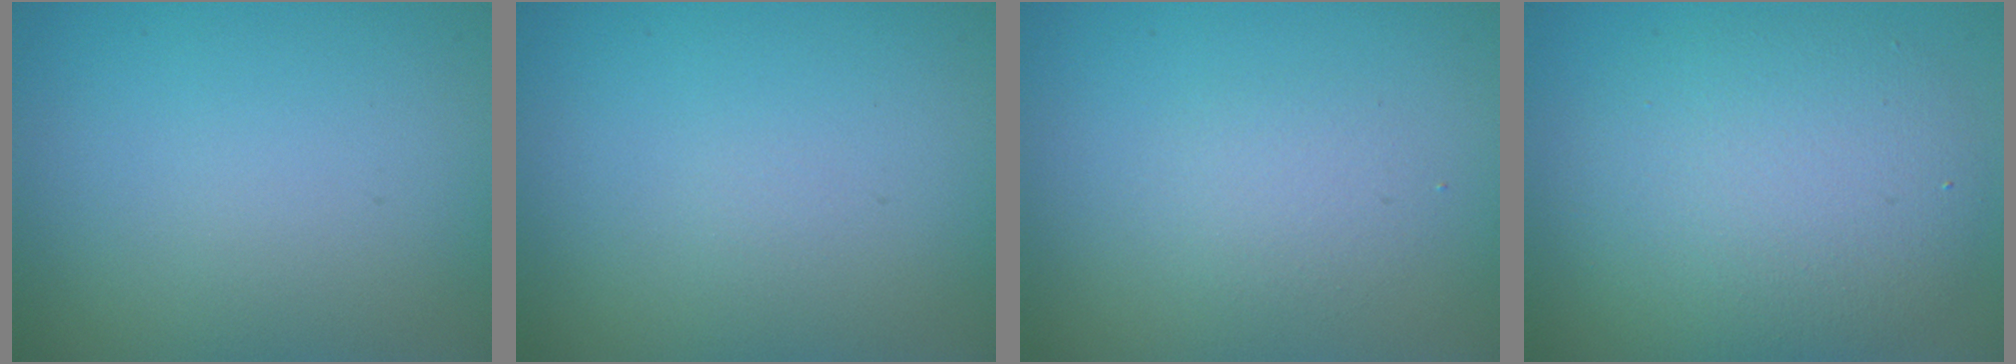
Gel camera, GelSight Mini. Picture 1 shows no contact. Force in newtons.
{"total": 0.0}
{"total": 1.5, "press": 1.5, "slide": 0.2}
{"total": 6.3, "press": 6.3, "slide": 0.3}